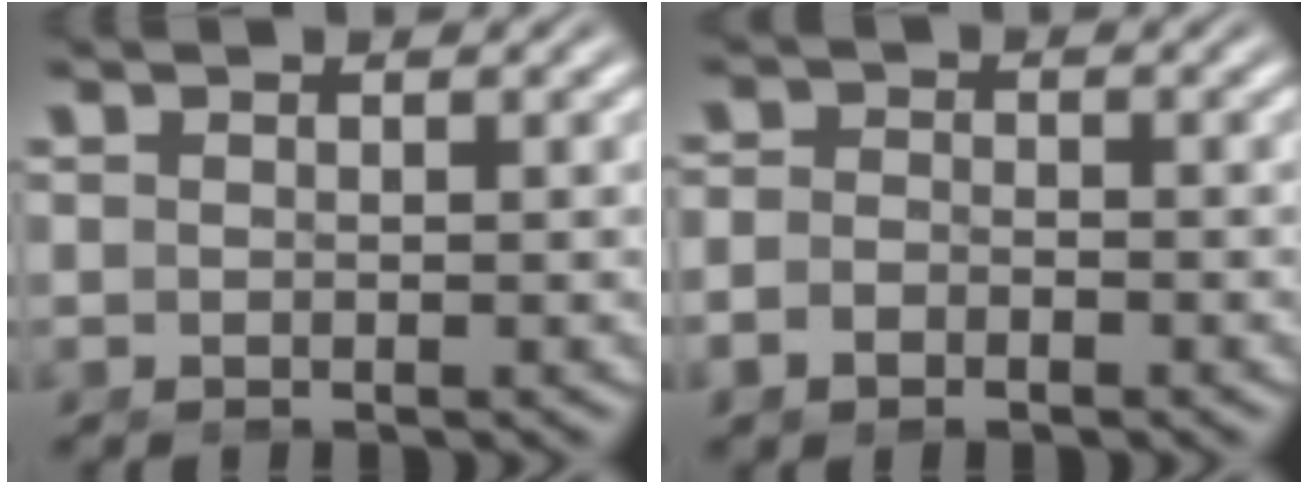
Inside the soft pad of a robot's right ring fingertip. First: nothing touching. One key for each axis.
{"total": 2.4, "fx": -1.6, "fy": 1.6, "fz": 0.8, "tx": -0.024, "ty": -0.014, "tz": -0.026}